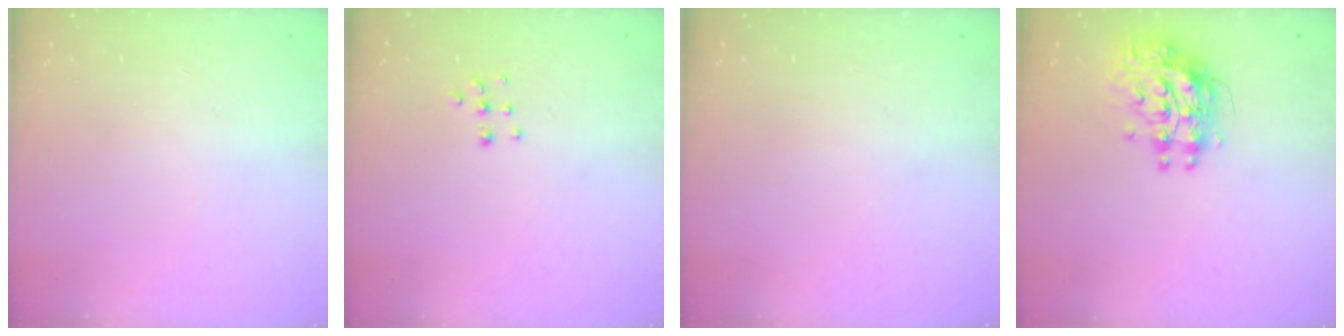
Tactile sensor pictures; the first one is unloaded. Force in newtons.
{"total": 5.8, "press": 5.8, "slide": 0.4}
{"total": 0.0}
{"total": 9.7, "press": 9.6, "slide": 0.9}